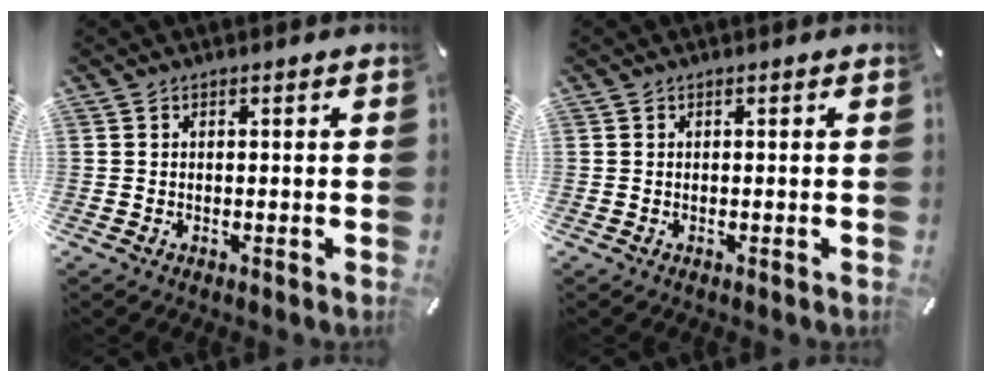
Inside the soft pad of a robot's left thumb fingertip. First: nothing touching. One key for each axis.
{"total": 0.0}